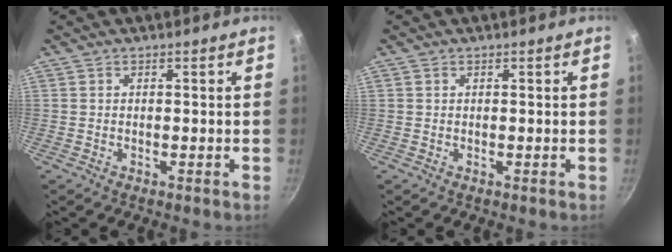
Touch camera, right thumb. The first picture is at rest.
{"total": 0.0}